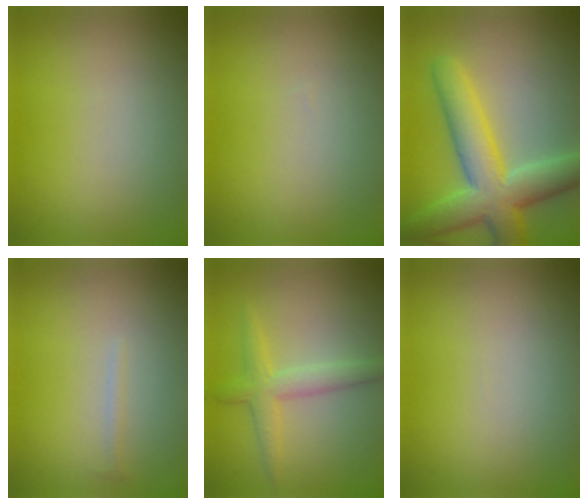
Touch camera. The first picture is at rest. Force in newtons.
{"total": 0.0}
{"total": 7.9, "press": 7.9, "slide": 0.5}
{"total": 0.5, "press": 0.5, "slide": 0.0}
{"total": 2.7, "press": 2.7, "slide": 0.2}
{"total": 0.0}